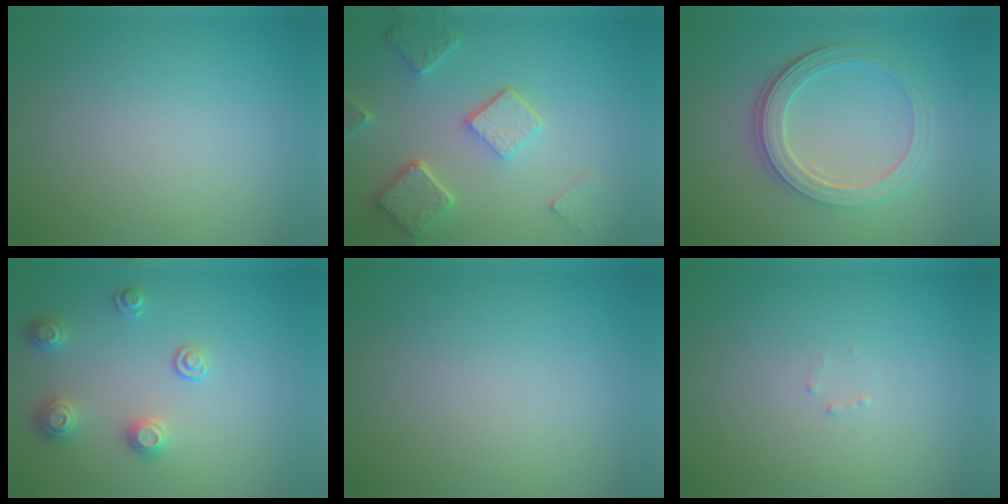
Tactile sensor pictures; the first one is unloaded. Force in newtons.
{"total": 5.0, "press": 3.9, "slide": 3.2}
{"total": 4.7, "press": 3.6, "slide": 2.9}
{"total": 2.3, "press": 2.3, "slide": 0.6}
{"total": 0.0}
{"total": 0.6, "press": 0.6, "slide": 0.1}